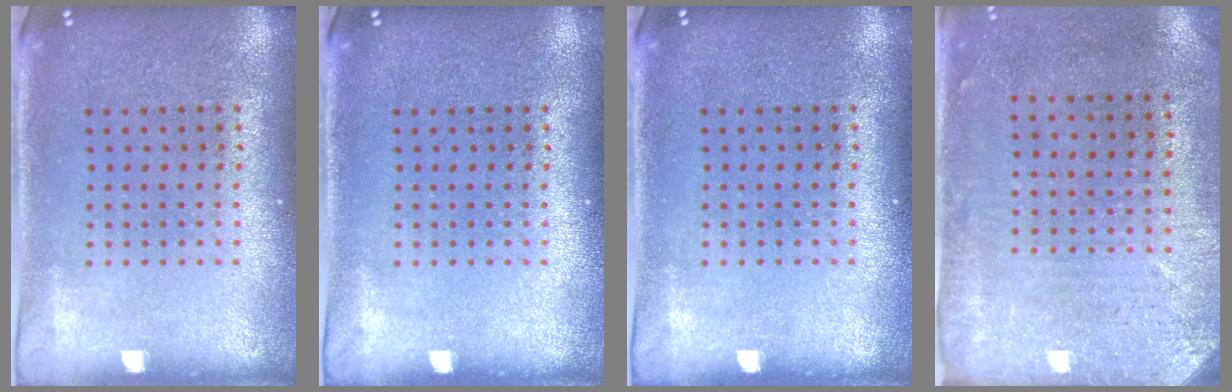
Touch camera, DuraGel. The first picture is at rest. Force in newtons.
{"total": 0.0}
{"total": 0.0}
{"total": 3.0, "press": 2.4, "slide": 1.8}